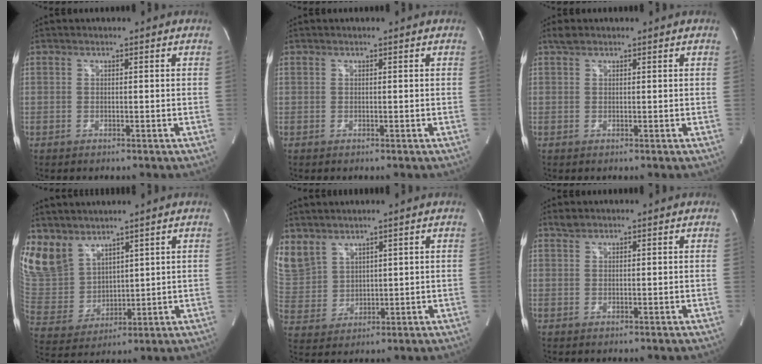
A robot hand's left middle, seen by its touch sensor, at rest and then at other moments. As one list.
[{"total": 0.0}, {"total": 1.3, "force": [1.0, 0.5, 0.6], "torque": [-0.017, 0.013, 0.022]}, {"total": 11.4, "force": [9.3, 5.7, 3.3], "torque": [-0.087, 0.002, 0.211]}, {"total": 12.4, "force": [8.6, 7.8, 4.3], "torque": [-0.144, 0.016, 0.196]}, {"total": 1.0, "force": [0.9, 0.3, 0.2], "torque": [-0.010, 0.007, 0.021]}]